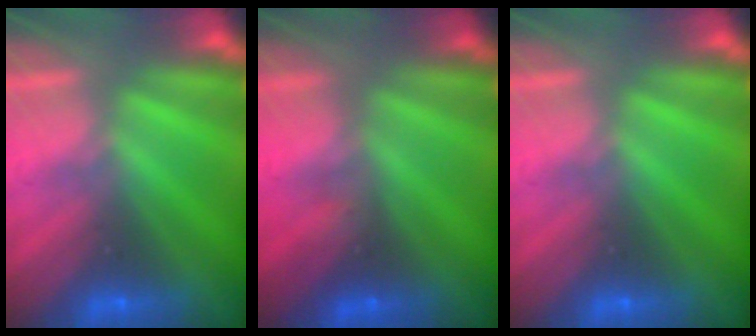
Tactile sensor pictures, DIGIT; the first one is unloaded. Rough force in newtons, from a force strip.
{"total": 2.1}
{"total": 0.0}